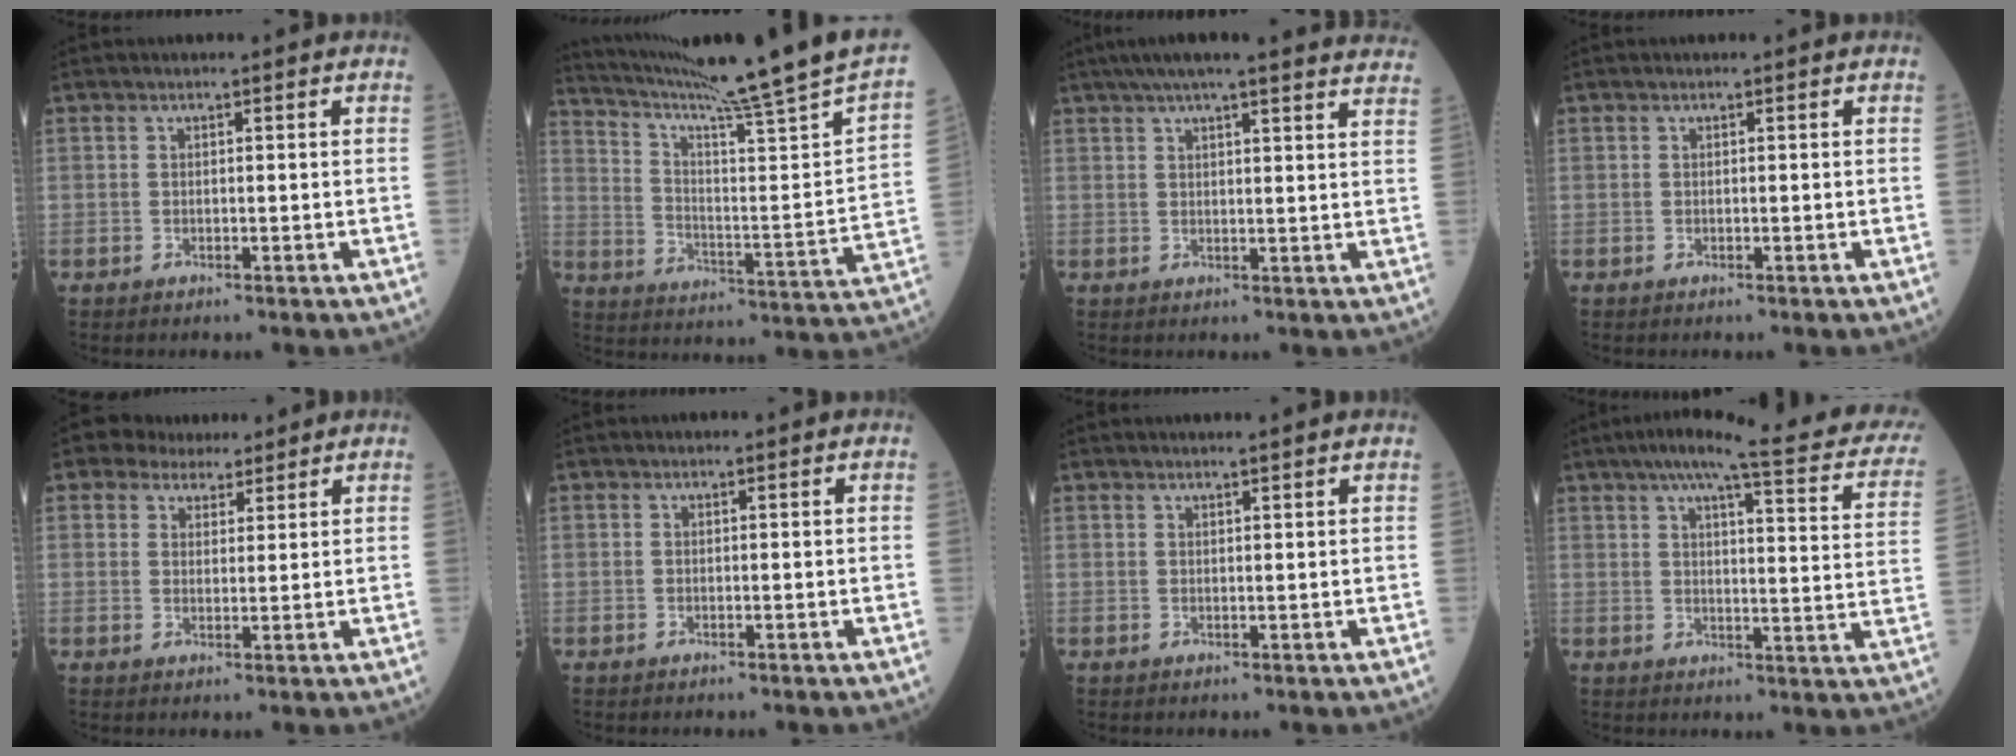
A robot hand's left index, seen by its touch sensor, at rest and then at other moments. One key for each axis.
{"total": 25.1, "fx": 21.1, "fy": -2.9, "fz": 13.4, "tx": -0.225, "ty": -0.076, "tz": 0.299}
{"total": 22.7, "fx": 20.2, "fy": 1.3, "fz": 10.2, "tx": -0.153, "ty": 0.009, "tz": 0.244}
{"total": 0.0}
{"total": 4.6, "fx": 3.7, "fy": 2.6, "fz": 0.8, "tx": -0.011, "ty": 0.017, "tz": 0.060}
{"total": 0.0}
{"total": 2.5, "fx": 2.3, "fy": -0.4, "fz": 0.8, "tx": -0.011, "ty": 0.007, "tz": 0.033}
{"total": 23.4, "fx": 19.0, "fy": 2.4, "fz": 13.5, "tx": -0.181, "ty": -0.009, "tz": 0.216}